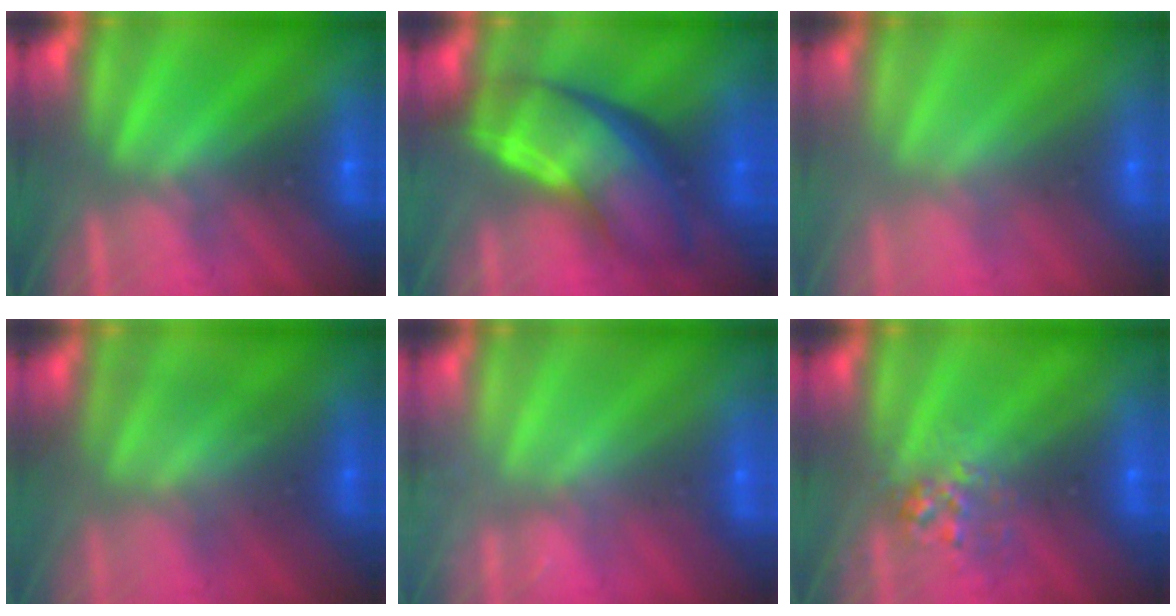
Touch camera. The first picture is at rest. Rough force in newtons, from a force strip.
{"total": 8.1}
{"total": 2.5}
{"total": 3.7}
{"total": 2.5}
{"total": 2.7}